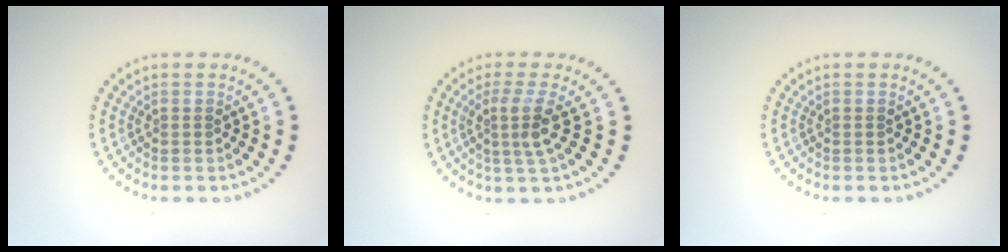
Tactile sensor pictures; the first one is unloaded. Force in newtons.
{"total": 2.7, "press": 1.9, "slide": 1.8}
{"total": 0.0}